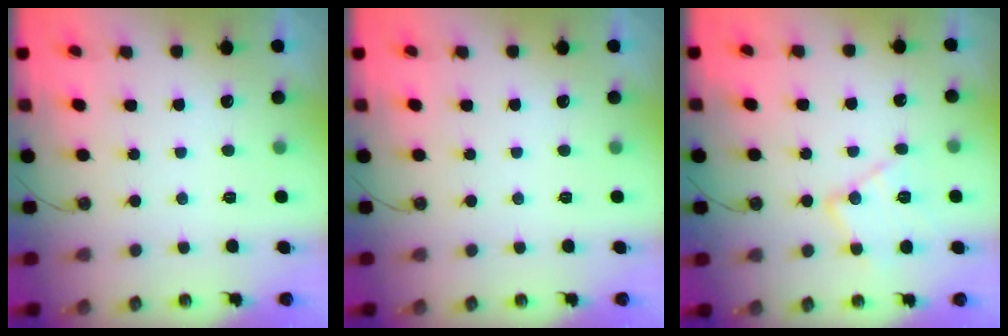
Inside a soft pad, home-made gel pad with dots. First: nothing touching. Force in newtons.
{"total": 0.0}
{"total": 14.0, "press": 13.9, "slide": 1.0}